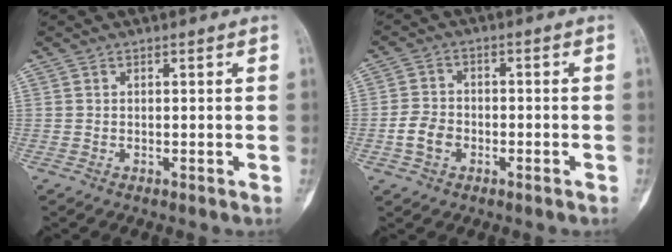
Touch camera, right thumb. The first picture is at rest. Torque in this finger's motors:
{"motor_torque": [0.79, 0.56, 0.90, -0.14, 0.24]}